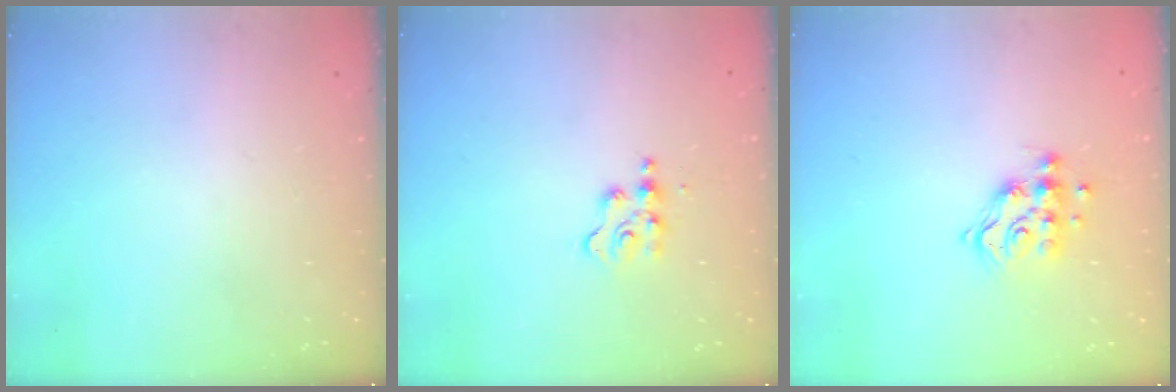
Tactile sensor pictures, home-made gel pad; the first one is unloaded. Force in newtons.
{"total": 3.9, "press": 3.8, "slide": 0.6}
{"total": 11.2, "press": 11.2, "slide": 0.7}